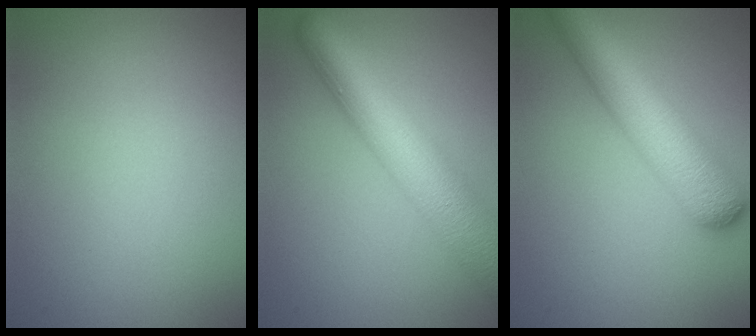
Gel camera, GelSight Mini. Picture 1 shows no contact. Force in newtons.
{"total": 9.1, "press": 9.1, "slide": 0.2}
{"total": 7.4, "press": 7.4, "slide": 0.3}